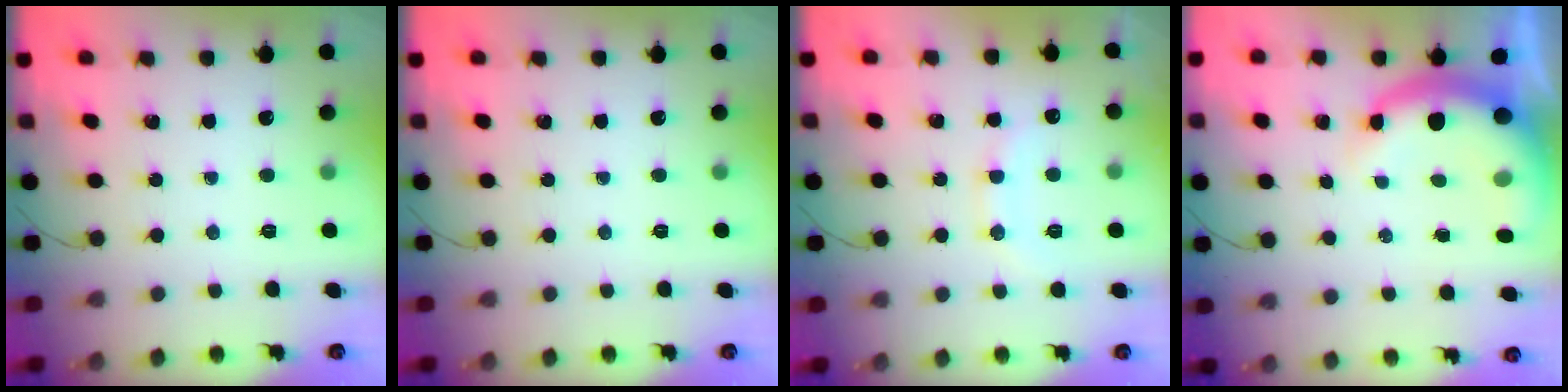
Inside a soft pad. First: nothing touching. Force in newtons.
{"total": 0.0}
{"total": 10.2, "press": 10.2, "slide": 0.9}
{"total": 9.9, "press": 9.6, "slide": 2.1}